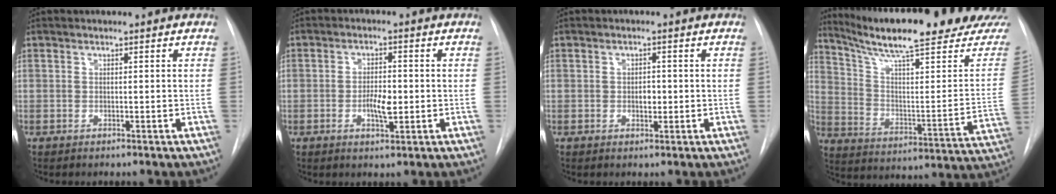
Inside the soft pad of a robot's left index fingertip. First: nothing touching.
{"total": 4.0, "force": [-0.7, 1.4, 3.7], "torque": [-0.065, 0.000, -0.010]}
{"total": 1.8, "force": [-0.1, 1.1, 1.4], "torque": [-0.021, 0.001, 0.000]}
{"total": 25.7, "force": [22.2, 0.8, 13.0], "torque": [-0.198, -0.070, 0.309]}